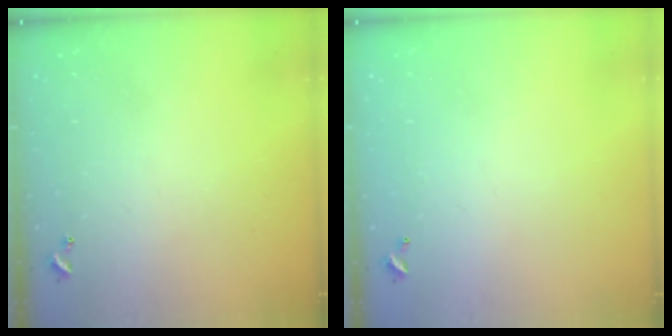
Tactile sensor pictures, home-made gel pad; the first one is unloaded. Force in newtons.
{"total": 2.8, "press": 2.8, "slide": 0.1}